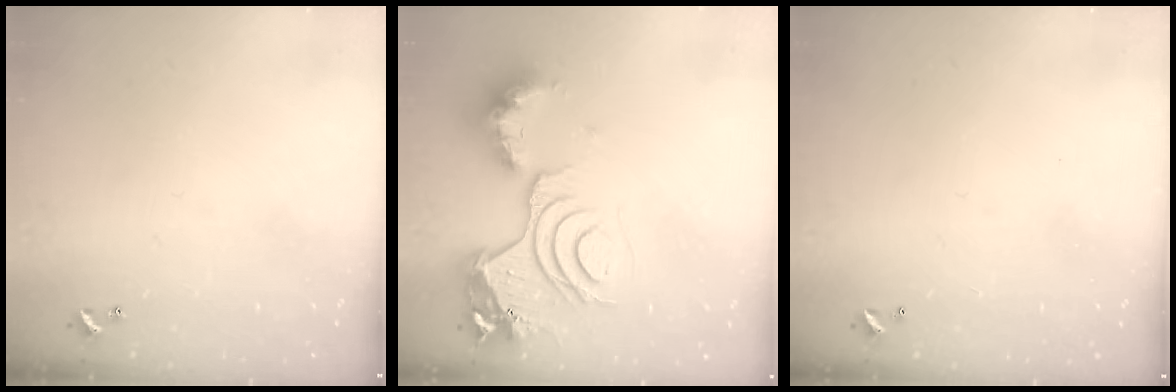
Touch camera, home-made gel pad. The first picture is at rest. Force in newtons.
{"total": 15.4, "press": 15.3, "slide": 1.6}
{"total": 2.9, "press": 2.9, "slide": 0.1}